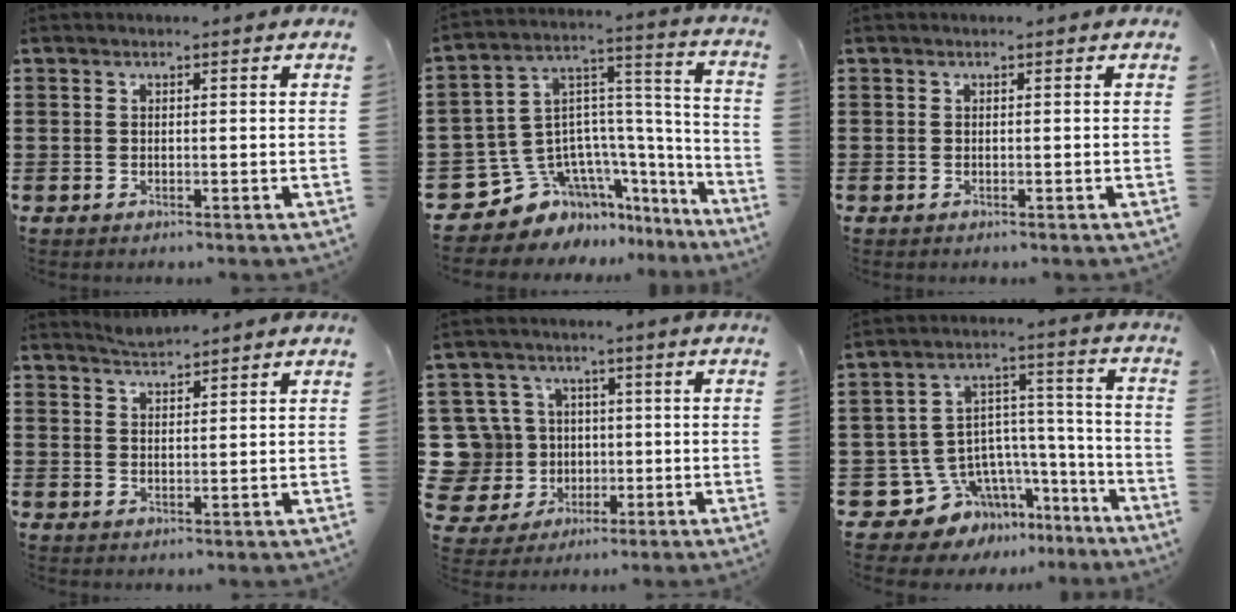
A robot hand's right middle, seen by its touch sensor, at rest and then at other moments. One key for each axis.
{"total": 8.7, "fx": -5.5, "fy": 6.6, "fz": 1.3, "tx": -0.063, "ty": -0.017, "tz": -0.099}
{"total": 0.0}
{"total": 2.2, "fx": 2.2, "fy": 0.0, "fz": 0.0, "tx": -0.006, "ty": 0.001, "tz": 0.042}
{"total": 10.9, "fx": 0.5, "fy": 10.3, "fz": 3.6, "tx": -0.138, "ty": 0.010, "tz": 0.014}
{"total": 8.4, "fx": -5.4, "fy": 6.3, "fz": 1.6, "tx": -0.059, "ty": -0.010, "tz": -0.092}